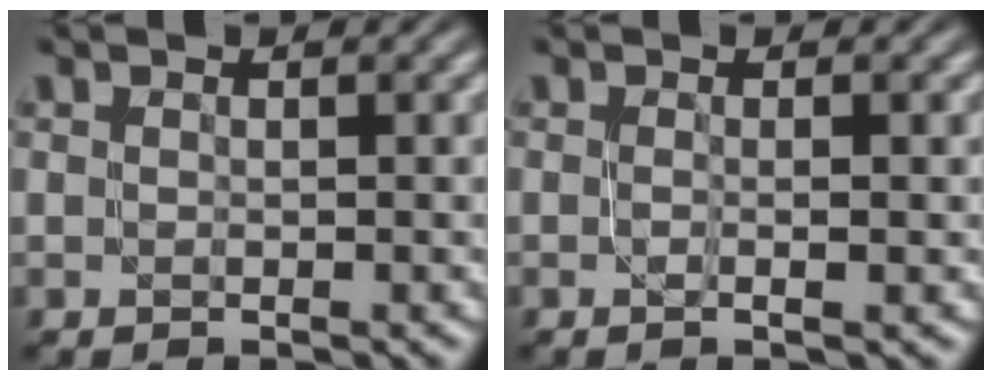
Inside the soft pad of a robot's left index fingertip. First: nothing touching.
{"total": 1.7, "force": [-0.1, 0.5, 1.6], "torque": [-0.019, -0.007, -0.010]}